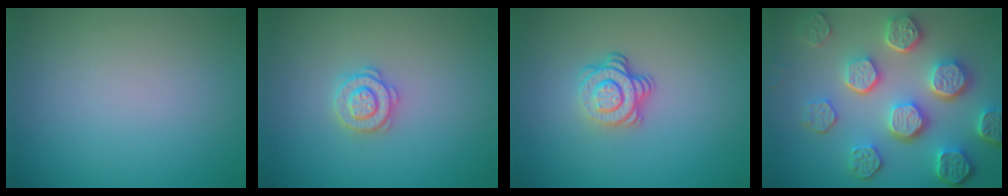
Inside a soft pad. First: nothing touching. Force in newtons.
{"total": 2.6, "press": 2.5, "slide": 0.5}
{"total": 3.7, "press": 2.6, "slide": 2.7}
{"total": 8.4, "press": 6.2, "slide": 5.7}